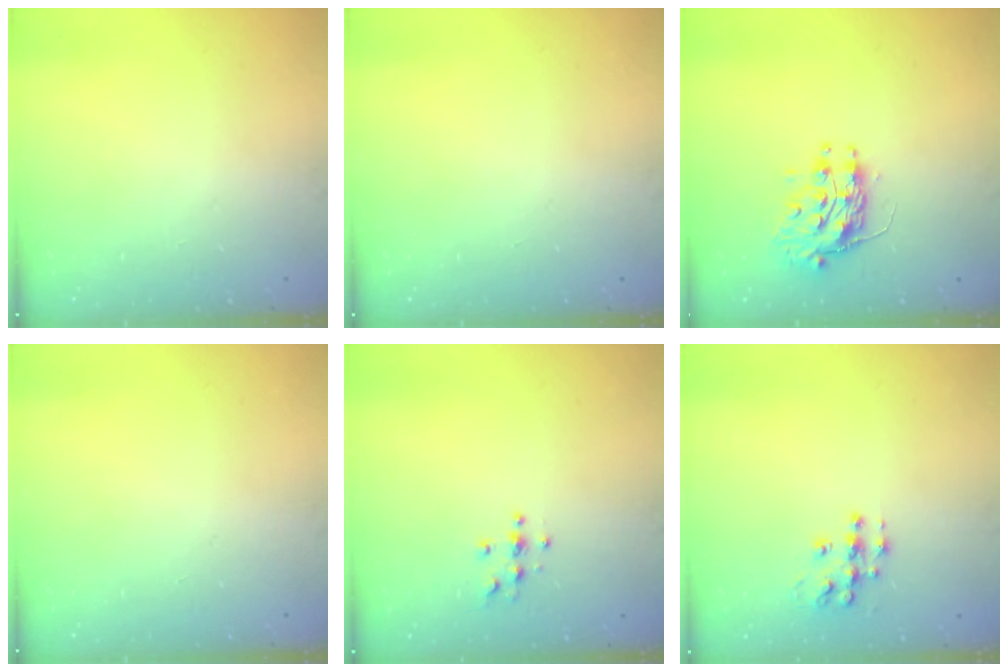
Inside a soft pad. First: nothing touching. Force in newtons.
{"total": 0.0}
{"total": 9.6, "press": 9.6, "slide": 0.7}
{"total": 0.0}
{"total": 3.9, "press": 3.8, "slide": 0.4}
{"total": 9.4, "press": 9.4, "slide": 0.5}